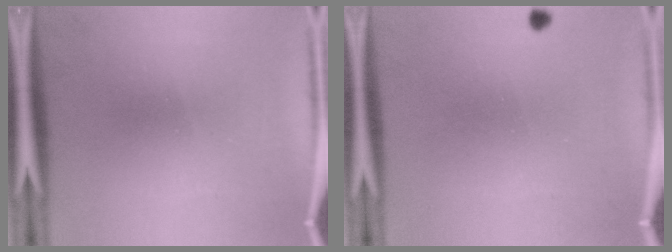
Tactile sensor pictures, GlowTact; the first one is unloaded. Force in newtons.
{"total": 0.7}